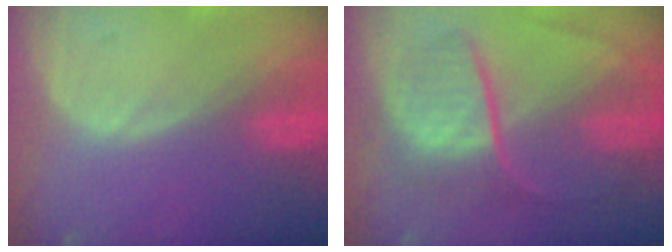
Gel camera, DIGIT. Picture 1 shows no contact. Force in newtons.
{"total": 8.9, "press": 7.6, "slide": 4.5}